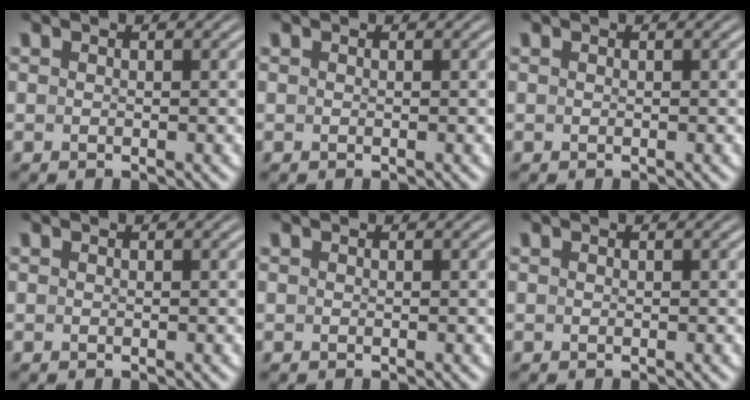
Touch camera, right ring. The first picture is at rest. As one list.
[{"total": 0.0}, {"total": 0.0}, {"total": 0.0}, {"total": 0.0}, {"total": 0.0}]